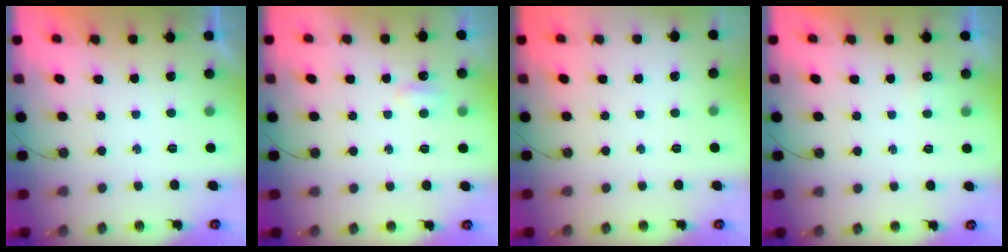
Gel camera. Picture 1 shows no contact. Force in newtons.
{"total": 3.0, "press": 3.0, "slide": 0.6}
{"total": 0.0}
{"total": 1.9, "press": 1.9, "slide": 0.3}